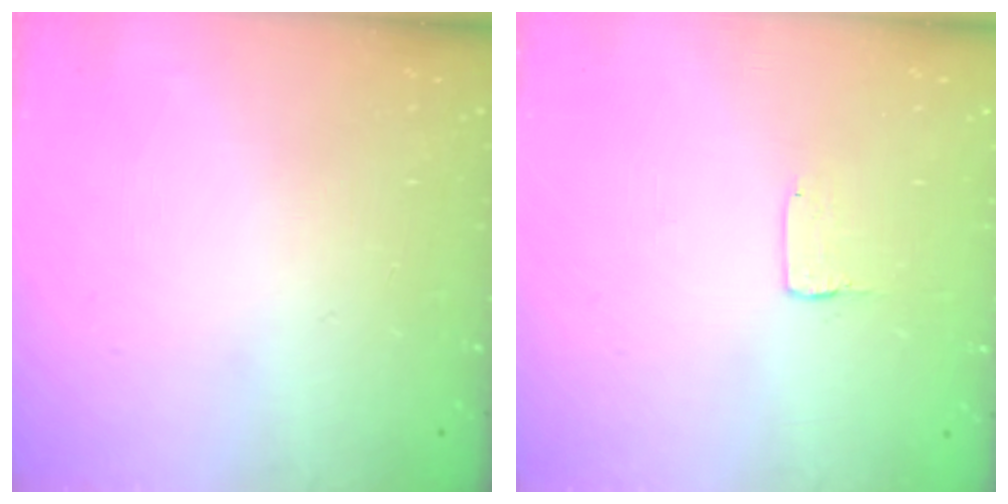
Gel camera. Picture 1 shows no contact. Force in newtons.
{"total": 1.0, "press": 1.0, "slide": 0.1}